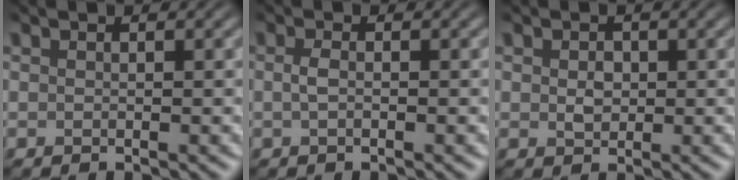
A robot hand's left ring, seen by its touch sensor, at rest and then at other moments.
{"total": 1.0, "force": [-0.2, 0.3, 0.9], "torque": [-0.023, -0.001, -0.005]}
{"total": 1.3, "force": [0.2, 1.0, 0.8], "torque": [-0.015, -0.001, 0.003]}